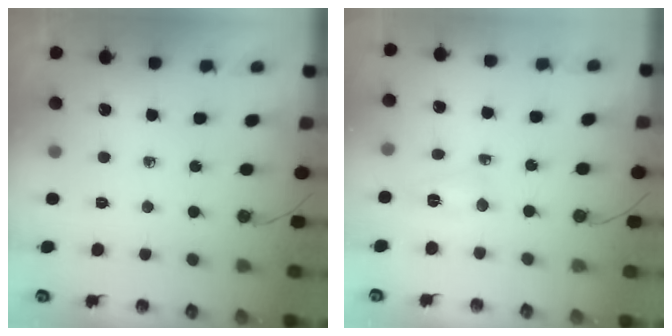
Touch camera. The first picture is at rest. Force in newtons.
{"total": 3.0, "press": 2.8, "slide": 1.1}